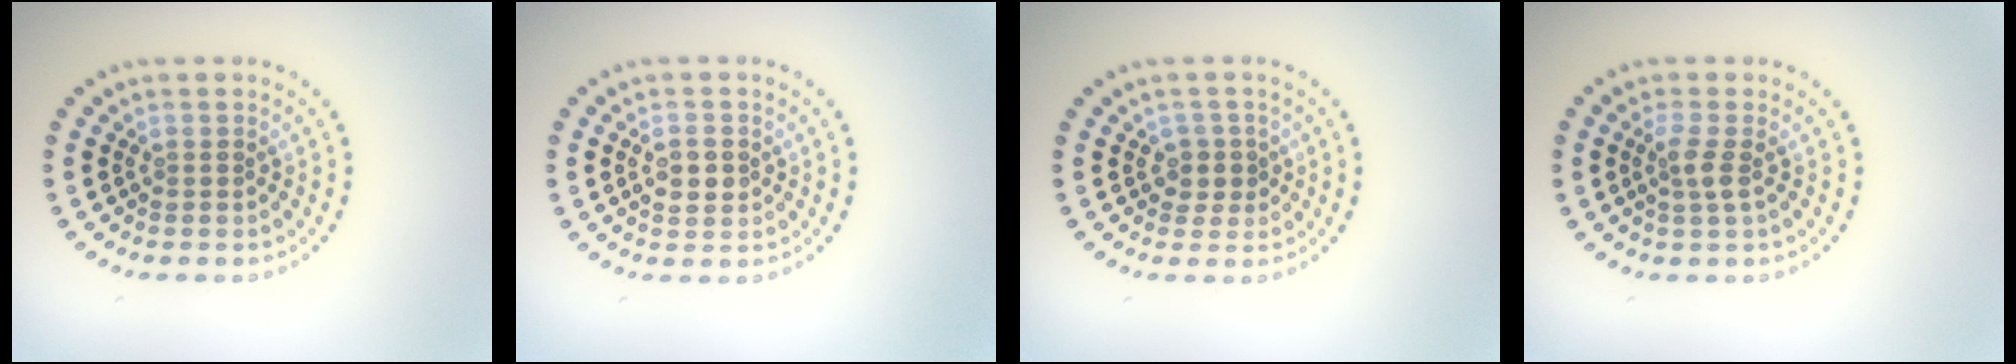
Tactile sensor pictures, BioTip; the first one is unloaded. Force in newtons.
{"total": 2.0, "press": 1.9, "slide": 0.3}
{"total": 1.9, "press": 1.6, "slide": 1.1}
{"total": 1.7, "press": 1.4, "slide": 1.0}